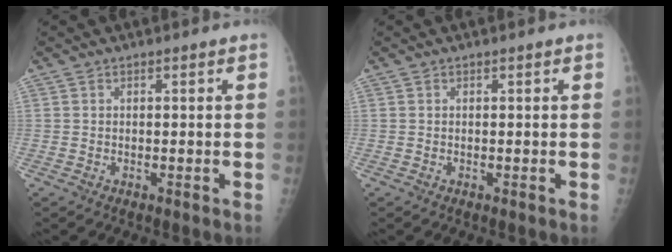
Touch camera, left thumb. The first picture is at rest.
{"total": 0.0}